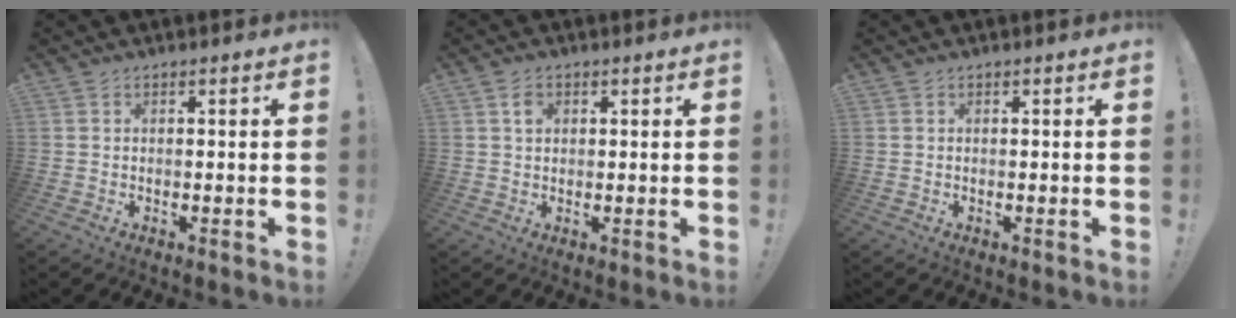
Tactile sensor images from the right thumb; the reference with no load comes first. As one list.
[{"total": 2.5, "force": [1.1, 1.7, 1.5], "torque": [-0.012, -0.003, 0.014]}, {"total": 0.0}]